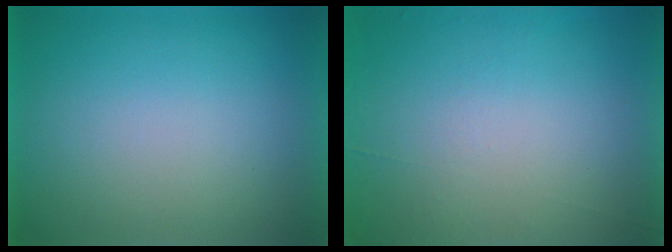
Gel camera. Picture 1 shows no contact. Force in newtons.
{"total": 4.5}